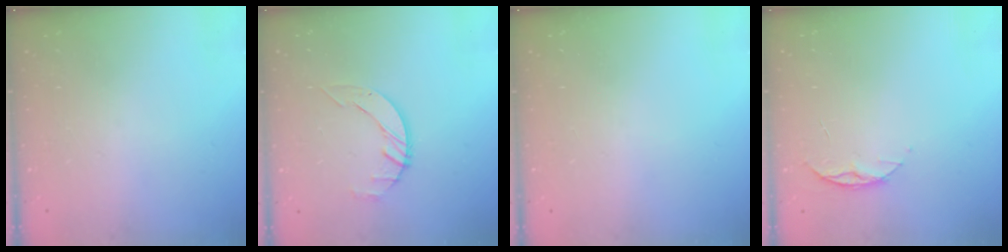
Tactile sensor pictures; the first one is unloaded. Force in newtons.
{"total": 2.7, "press": 2.7, "slide": 0.3}
{"total": 0.0}
{"total": 5.5, "press": 5.5, "slide": 0.6}